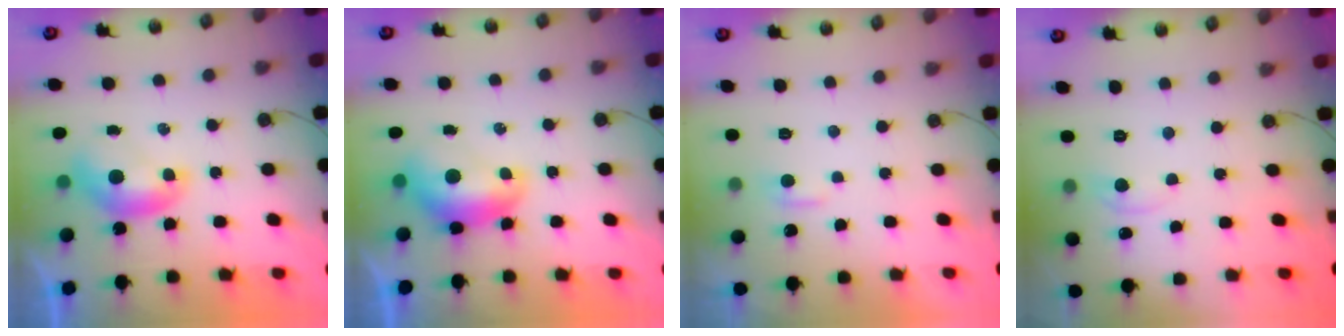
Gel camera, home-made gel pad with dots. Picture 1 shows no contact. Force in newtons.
{"total": 1.6, "press": 1.4, "slide": 0.6}
{"total": 2.4, "press": 2.3, "slide": 0.3}
{"total": 1.1, "press": 1.0, "slide": 0.5}